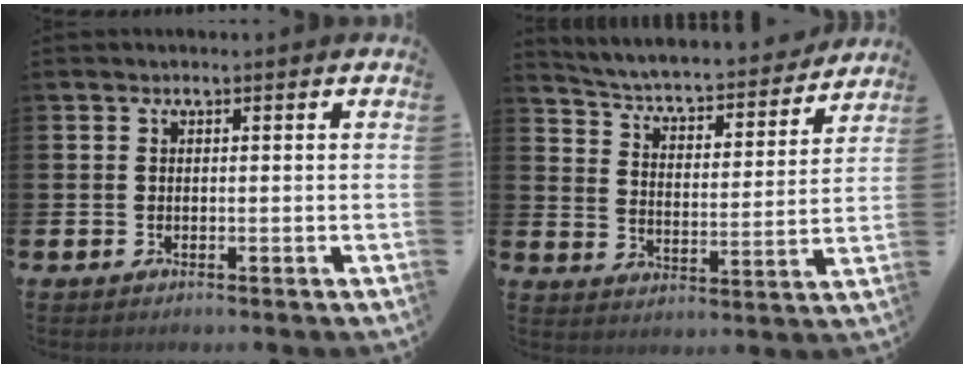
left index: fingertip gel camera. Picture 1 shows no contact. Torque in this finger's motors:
{"motor_torque": [1.09, -1.05, 0.29, 0.11]}